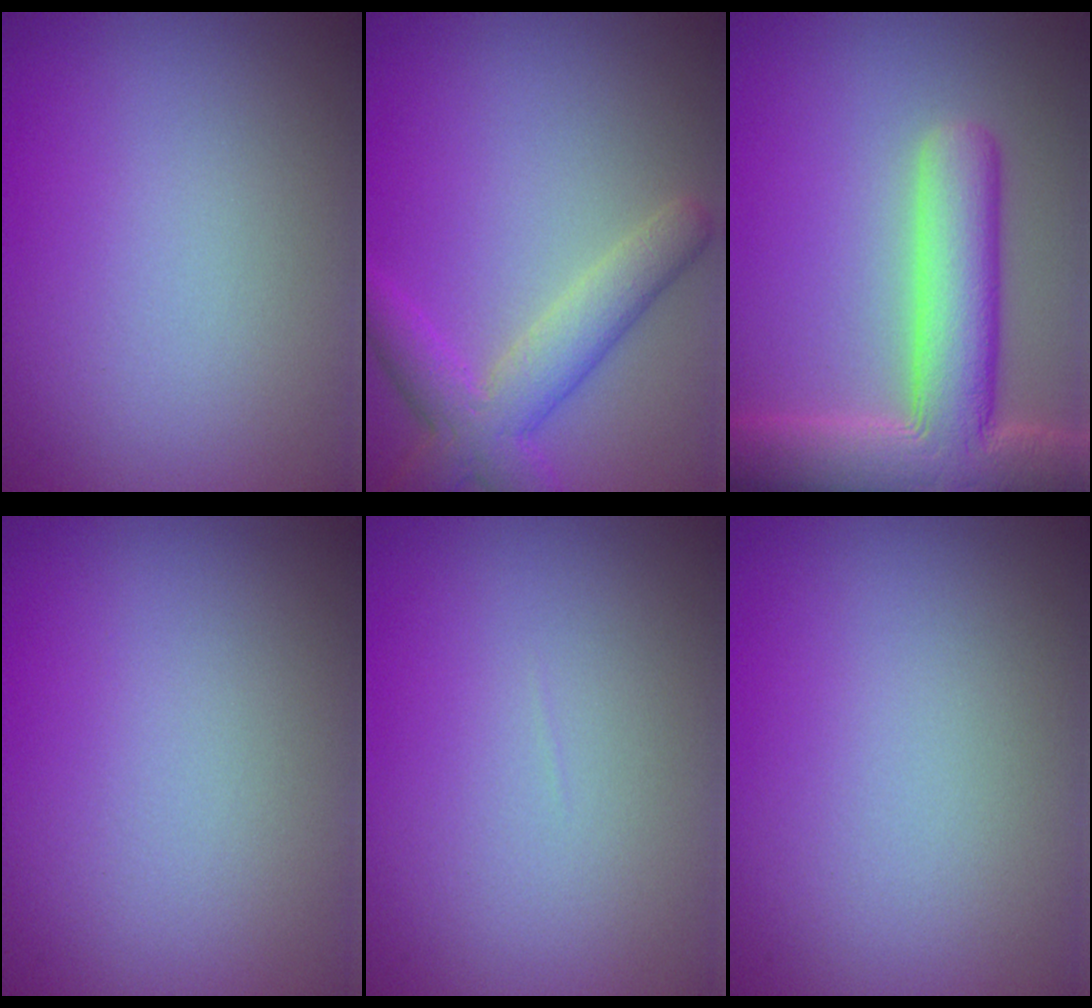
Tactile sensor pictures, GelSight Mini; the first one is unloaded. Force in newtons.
{"total": 4.7, "press": 4.7, "slide": 0.4}
{"total": 9.7, "press": 9.6, "slide": 0.7}
{"total": 0.0}
{"total": 0.0}
{"total": 0.0}